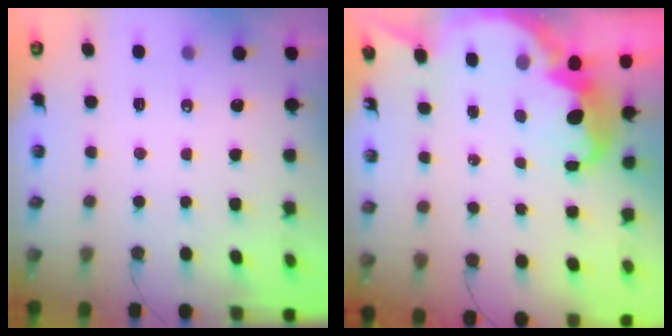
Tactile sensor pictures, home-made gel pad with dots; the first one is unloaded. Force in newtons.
{"total": 5.8, "press": 5.8, "slide": 0.3}